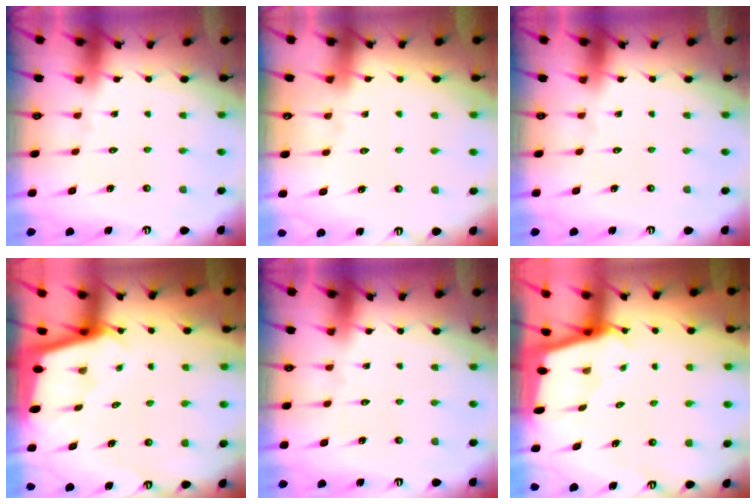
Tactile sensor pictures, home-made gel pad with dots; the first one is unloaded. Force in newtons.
{"total": 3.3, "press": 3.2, "slide": 0.5}
{"total": 0.0}
{"total": 1.9, "press": 1.9, "slide": 0.2}
{"total": 0.0}
{"total": 1.6, "press": 1.6, "slide": 0.2}